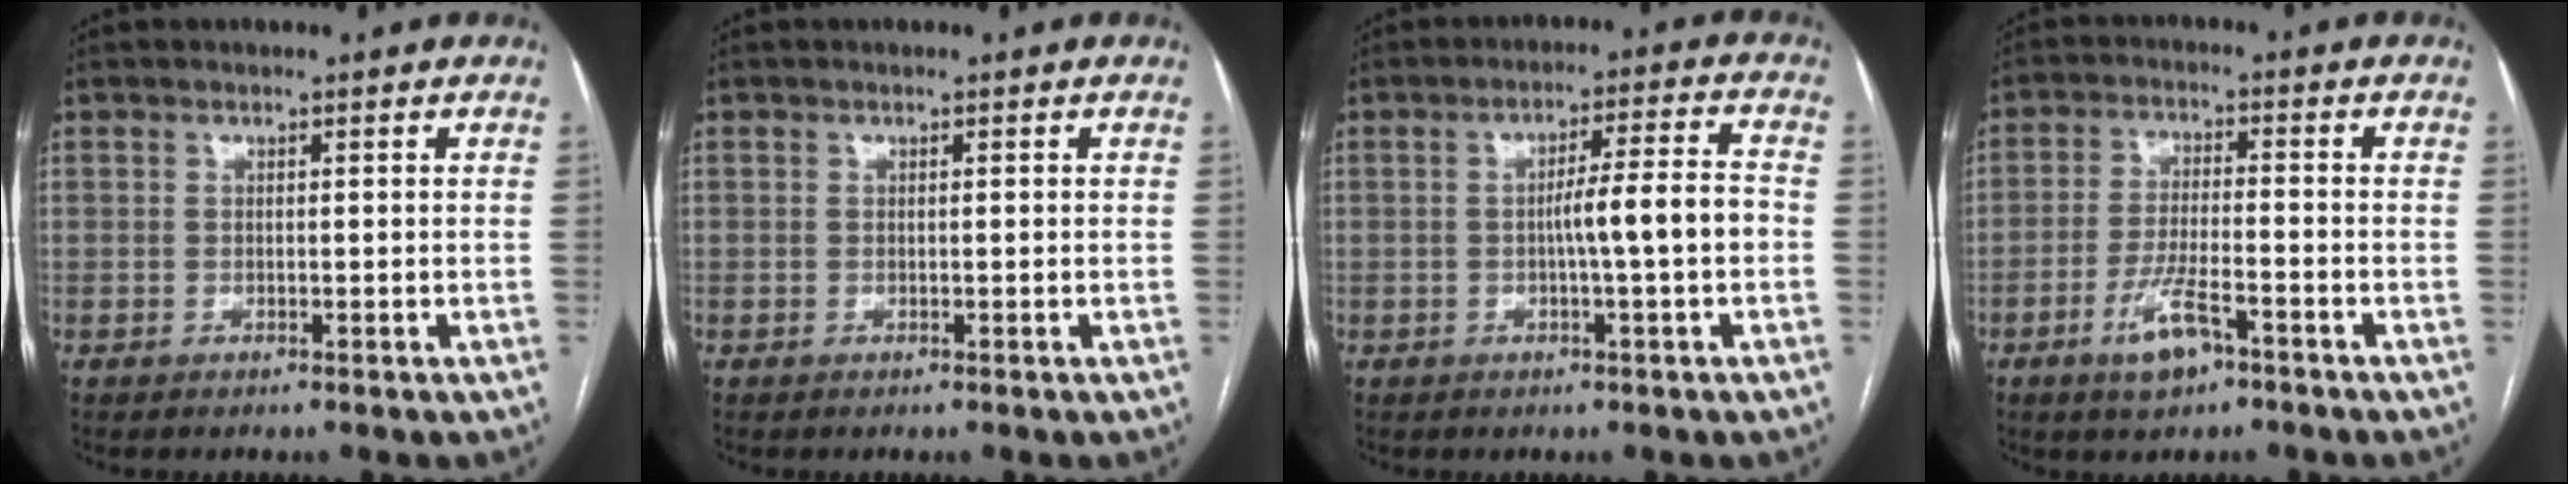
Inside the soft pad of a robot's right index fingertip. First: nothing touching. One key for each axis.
{"total": 0.0}
{"total": 6.9, "fx": -1.2, "fy": -0.2, "fz": 6.8, "tx": -0.109, "ty": 0.013, "tz": -0.017}
{"total": 6.9, "fx": -3.9, "fy": 1.7, "fz": 5.4, "tx": -0.108, "ty": -0.006, "tz": -0.067}